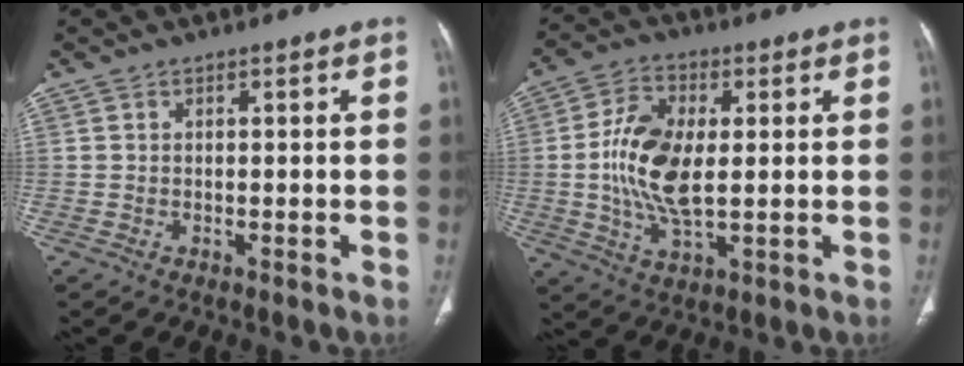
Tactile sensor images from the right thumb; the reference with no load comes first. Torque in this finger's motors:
{"motor_torque": [0.15, 0.81, 1.00, 0.57, 0.38]}